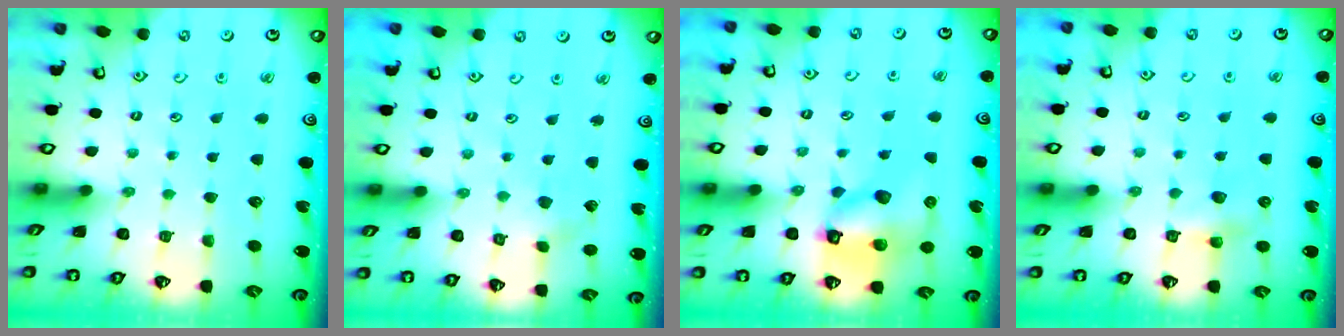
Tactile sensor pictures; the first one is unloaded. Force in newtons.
{"total": 3.0, "press": 3.0, "slide": 0.4}
{"total": 11.3, "press": 11.2, "slide": 1.6}
{"total": 5.6, "press": 5.6, "slide": 0.7}